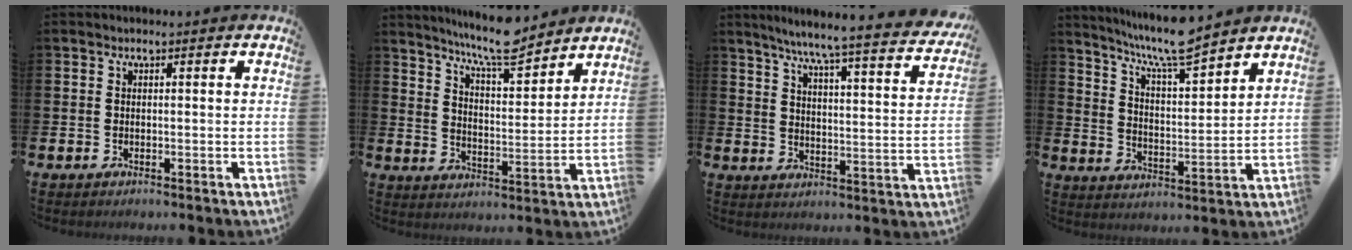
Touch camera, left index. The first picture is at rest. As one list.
[{"total": 8.7, "force": [8.1, 1.2, 2.9], "torque": [-0.069, -0.050, 0.144]}, {"total": 6.6, "force": [5.7, -0.2, 3.2], "torque": [-0.079, -0.050, 0.091]}, {"total": 8.2, "force": [7.7, 0.5, 2.9], "torque": [-0.084, -0.046, 0.137]}]